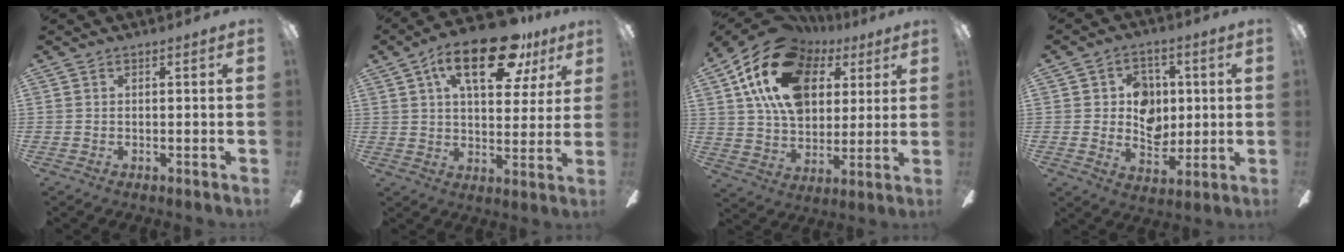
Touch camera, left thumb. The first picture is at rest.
{"total": 19.7, "force": [10.4, 8.6, 14.3], "torque": [-0.217, -0.027, 0.165]}
{"total": 21.7, "force": [9.1, 14.6, 13.2], "torque": [-0.249, -0.019, 0.167]}
{"total": 9.1, "force": [1.5, 7.7, 4.6], "torque": [-0.062, 0.004, 0.032]}